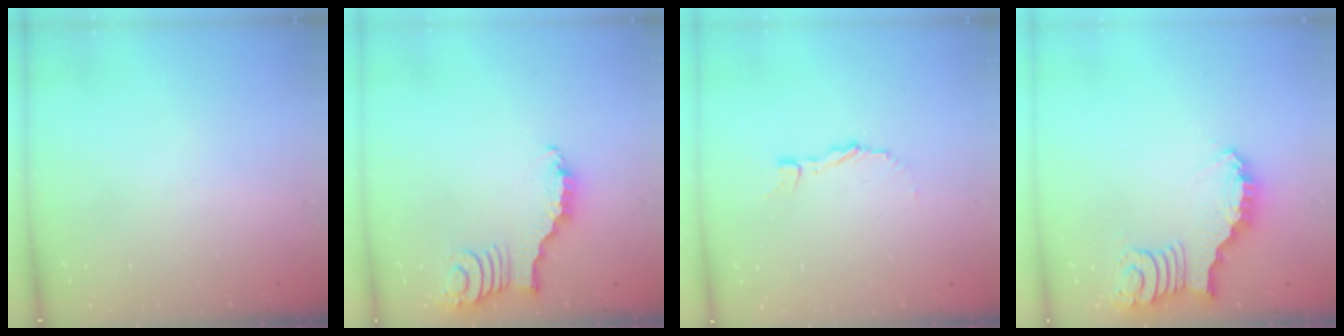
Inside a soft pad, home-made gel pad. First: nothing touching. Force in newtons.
{"total": 2.7, "press": 2.7, "slide": 0.4}
{"total": 3.2, "press": 3.2, "slide": 0.4}
{"total": 2.6, "press": 2.5, "slide": 0.5}